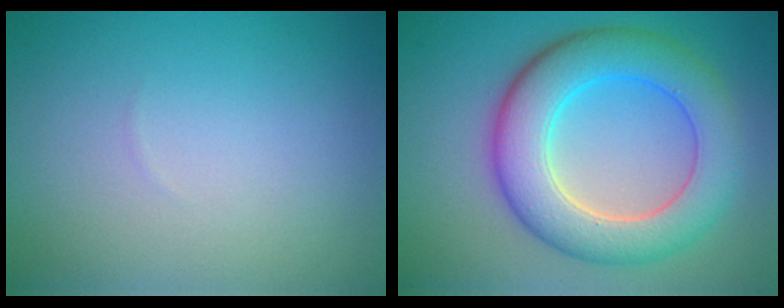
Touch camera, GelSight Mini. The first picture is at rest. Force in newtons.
{"total": 7.8, "press": 7.8, "slide": 0.4}